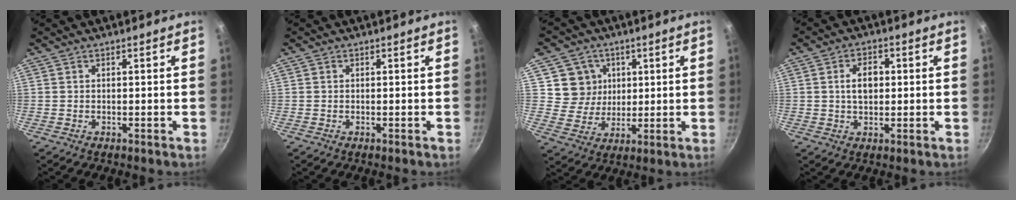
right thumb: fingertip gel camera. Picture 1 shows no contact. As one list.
[{"total": 0.0}, {"total": 8.7, "force": [2.6, 8.0, 1.8], "torque": [0.007, -0.016, 0.047]}, {"total": 5.3, "force": [0.6, 3.6, 3.9], "torque": [-0.047, 0.008, 0.009]}]